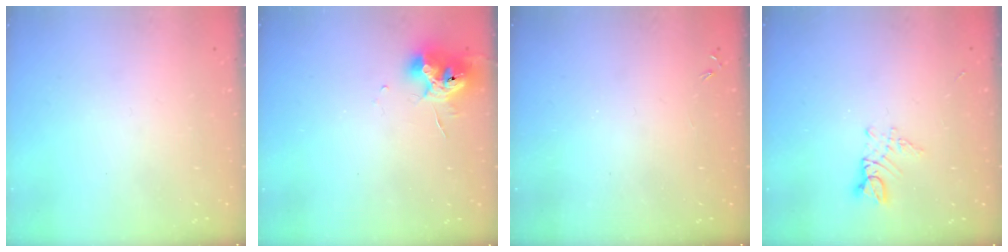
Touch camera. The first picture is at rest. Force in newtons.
{"total": 10.3, "press": 10.3, "slide": 1.1}
{"total": 0.0}
{"total": 3.5, "press": 3.5, "slide": 0.4}